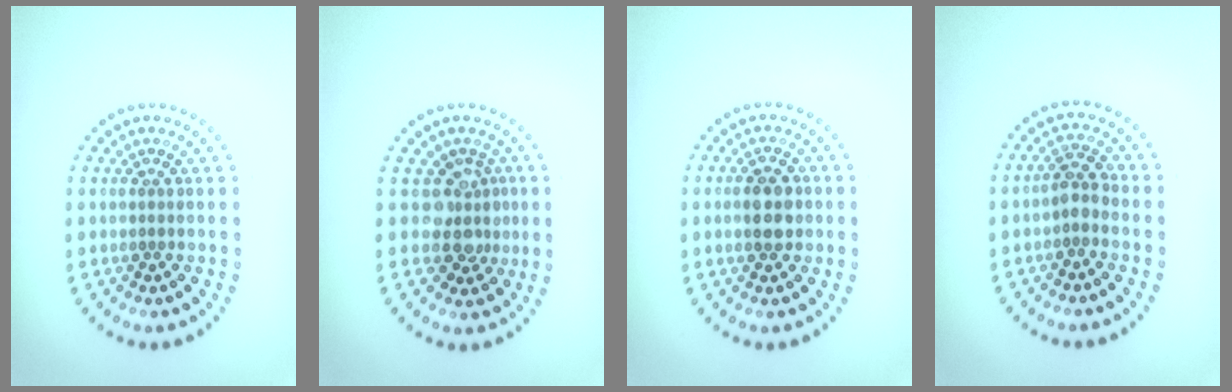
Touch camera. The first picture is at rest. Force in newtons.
{"total": 3.0, "press": 2.3, "slide": 2.0}
{"total": 3.1, "press": 3.1, "slide": 0.1}
{"total": 1.9, "press": 1.8, "slide": 0.7}